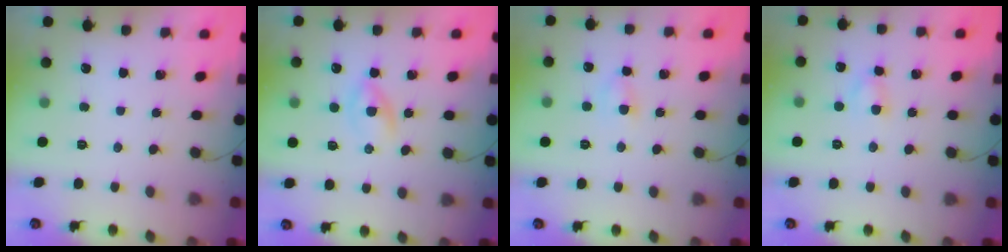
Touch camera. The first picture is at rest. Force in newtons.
{"total": 2.5, "press": 2.2, "slide": 1.2}
{"total": 3.5, "press": 3.3, "slide": 1.3}
{"total": 2.7, "press": 2.5, "slide": 1.0}